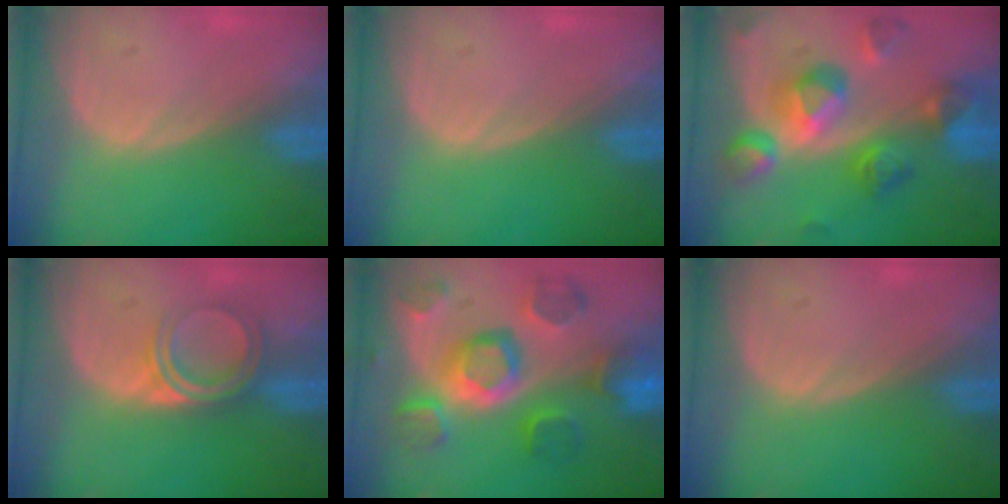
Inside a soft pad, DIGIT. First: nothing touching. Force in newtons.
{"total": 0.0}
{"total": 10.5, "press": 9.4, "slide": 4.8}
{"total": 4.7, "press": 4.2, "slide": 2.1}
{"total": 11.7, "press": 10.2, "slide": 5.7}
{"total": 0.0}